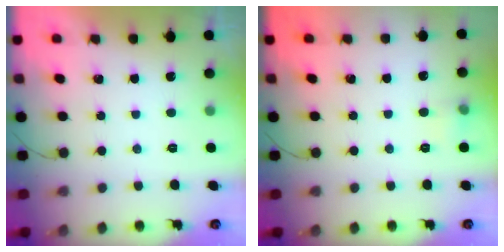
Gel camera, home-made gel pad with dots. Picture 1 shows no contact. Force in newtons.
{"total": 5.7, "press": 5.5, "slide": 1.5}